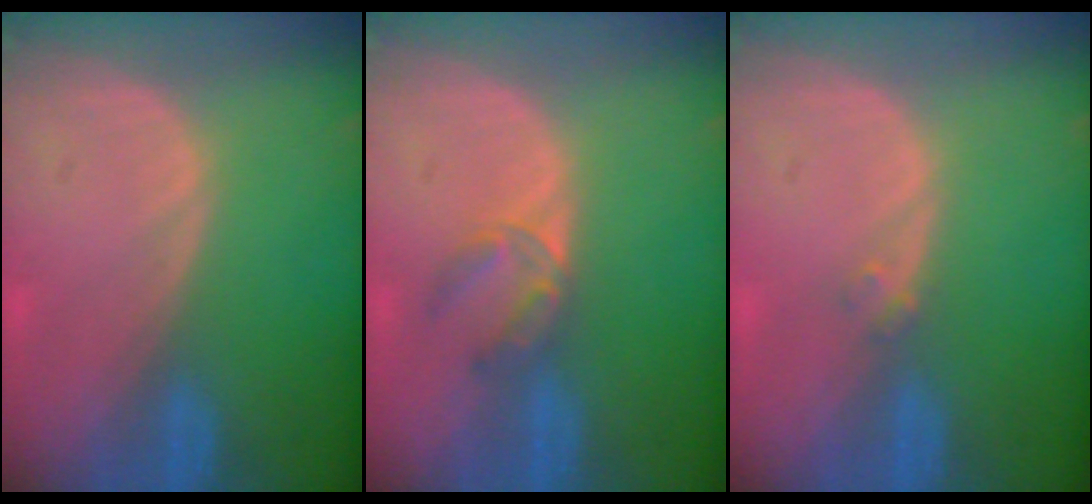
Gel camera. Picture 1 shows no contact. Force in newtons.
{"total": 3.5, "press": 3.3, "slide": 1.0}
{"total": 1.2, "press": 1.1, "slide": 0.6}